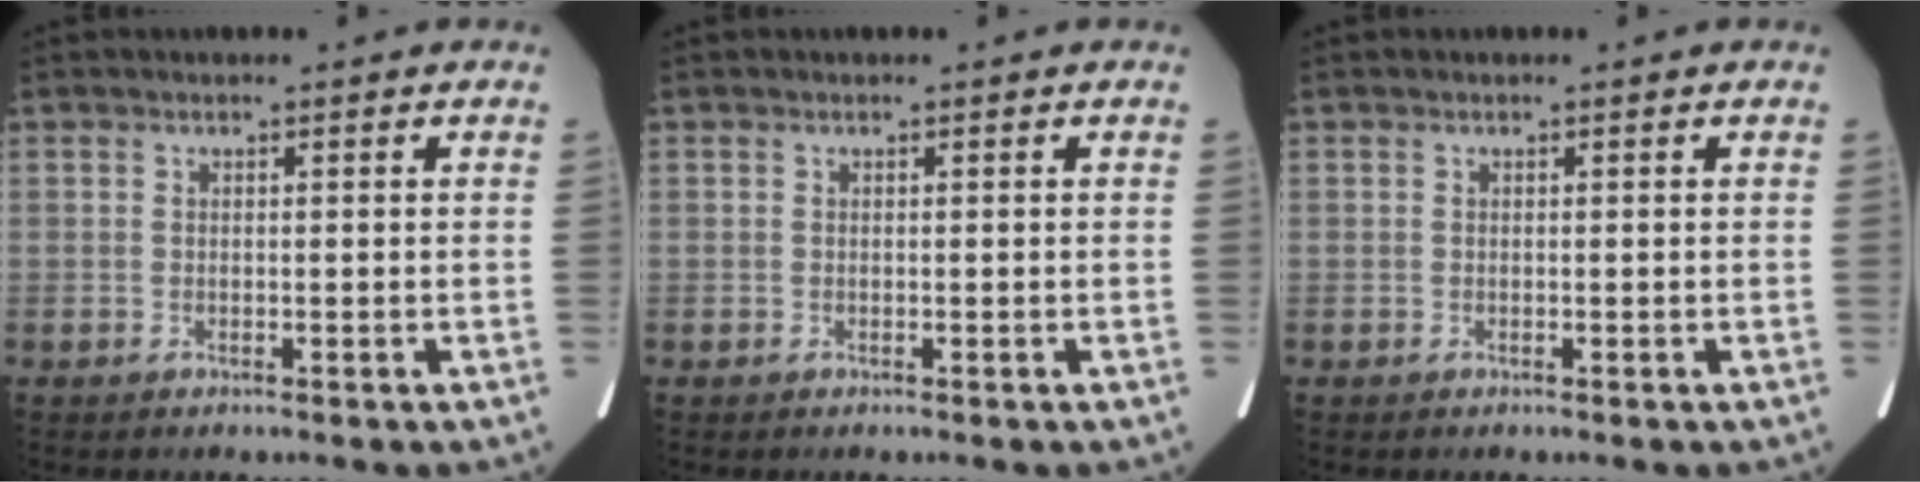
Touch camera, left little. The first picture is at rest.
{"total": 0.0}
{"total": 0.0}